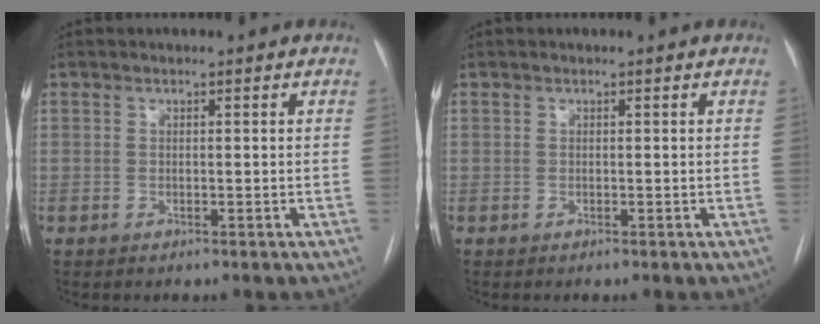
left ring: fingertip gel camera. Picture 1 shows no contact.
{"total": 0.0}